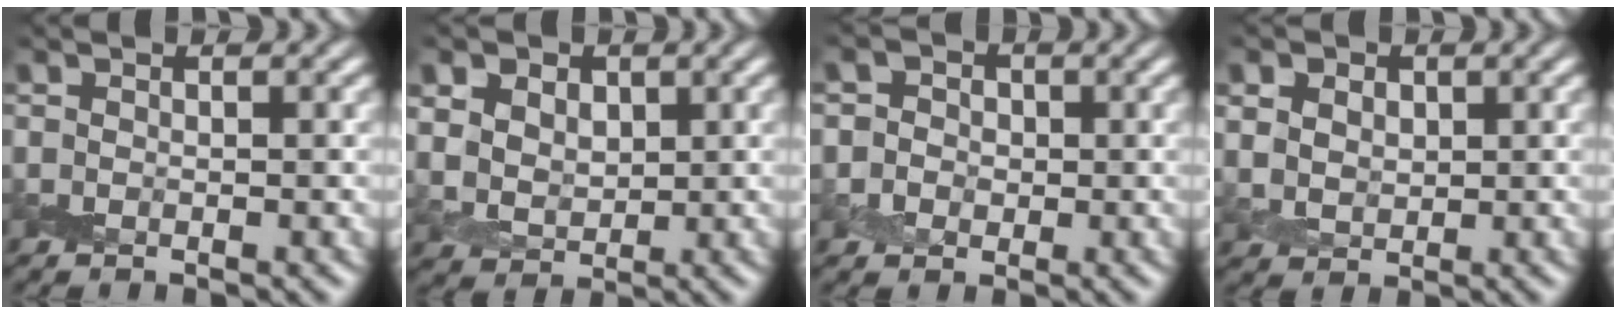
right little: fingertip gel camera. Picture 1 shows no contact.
{"total": 6.6, "force": [2.7, 4.7, 3.6], "torque": [-0.078, 0.017, 0.035]}
{"total": 3.4, "force": [0.4, 3.2, 1.3], "torque": [0.001, 0.012, -0.012]}
{"total": 4.2, "force": [1.9, 3.0, 2.3], "torque": [-0.051, 0.014, 0.027]}